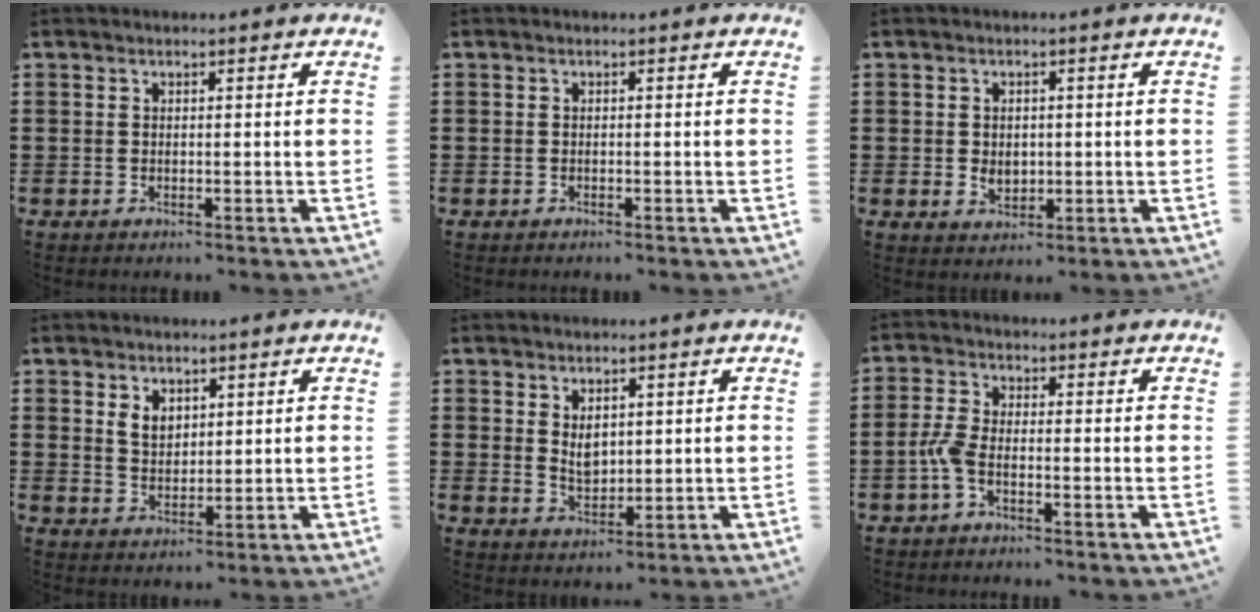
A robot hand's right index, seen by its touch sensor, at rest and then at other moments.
{"total": 0.0}
{"total": 2.5, "force": [-0.3, 1.8, 1.7], "torque": [-0.035, 0.005, -0.007]}
{"total": 3.2, "force": [1.7, 2.2, 1.7], "torque": [-0.040, 0.009, 0.031]}
{"total": 3.0, "force": [1.1, 2.2, 1.8], "torque": [-0.032, 0.006, 0.019]}
{"total": 3.4, "force": [-1.4, 1.3, 2.9], "torque": [-0.079, -0.005, -0.033]}